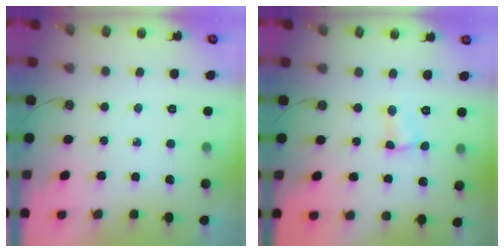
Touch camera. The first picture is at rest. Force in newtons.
{"total": 1.9, "press": 1.9, "slide": 0.3}